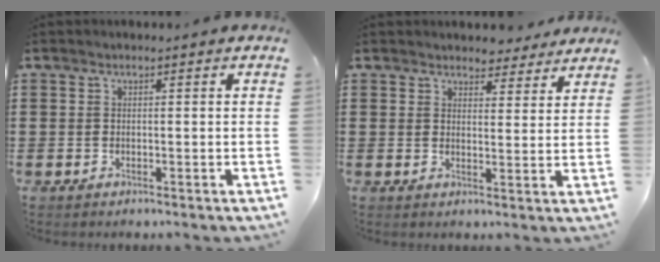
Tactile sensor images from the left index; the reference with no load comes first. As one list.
[{"total": 3.7, "force": [3.6, 0.9, 0.1], "torque": [-0.007, -0.014, 0.065]}]